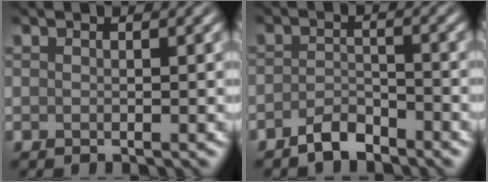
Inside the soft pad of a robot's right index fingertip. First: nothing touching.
{"total": 2.4, "force": [-1.9, 0.8, 1.1], "torque": [-0.019, 0.007, -0.039]}